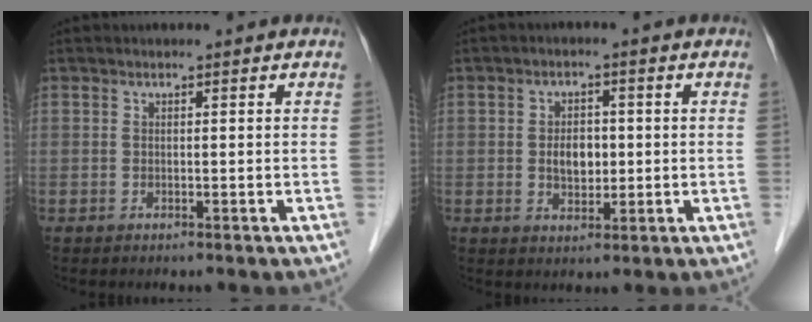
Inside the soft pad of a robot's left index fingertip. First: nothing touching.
{"total": 4.1, "force": [-0.2, 2.7, 3.1], "torque": [-0.055, 0.004, 0.002]}